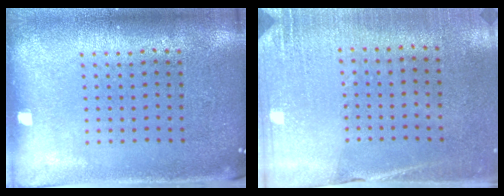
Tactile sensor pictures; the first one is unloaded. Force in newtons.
{"total": 2.6, "press": 2.4, "slide": 1.0}